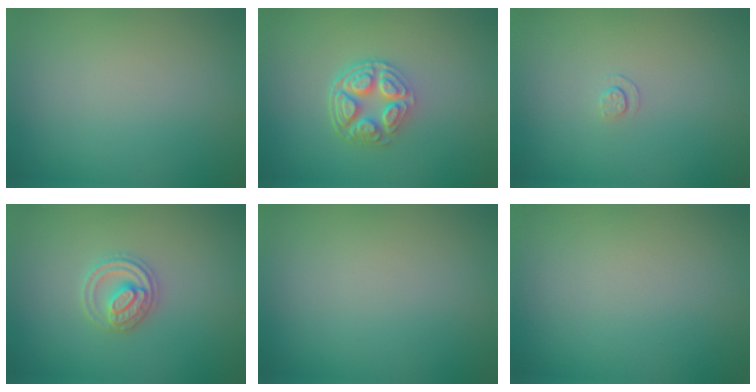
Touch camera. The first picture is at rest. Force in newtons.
{"total": 5.2, "press": 3.8, "slide": 3.5}
{"total": 0.6, "press": 0.3, "slide": 0.6}
{"total": 2.8, "press": 2.8, "slide": 0.3}
{"total": 0.0}
{"total": 0.0}